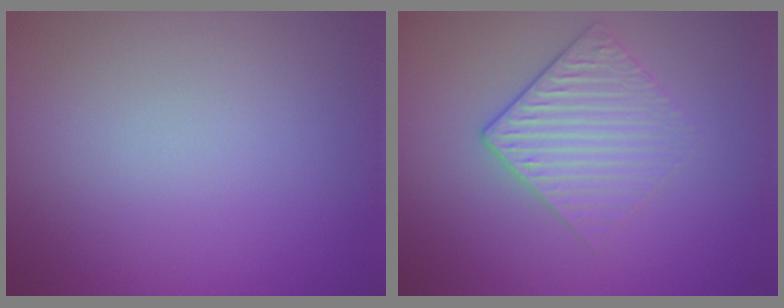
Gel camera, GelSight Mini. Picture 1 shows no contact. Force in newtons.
{"total": 3.1, "press": 2.6, "slide": 1.7}